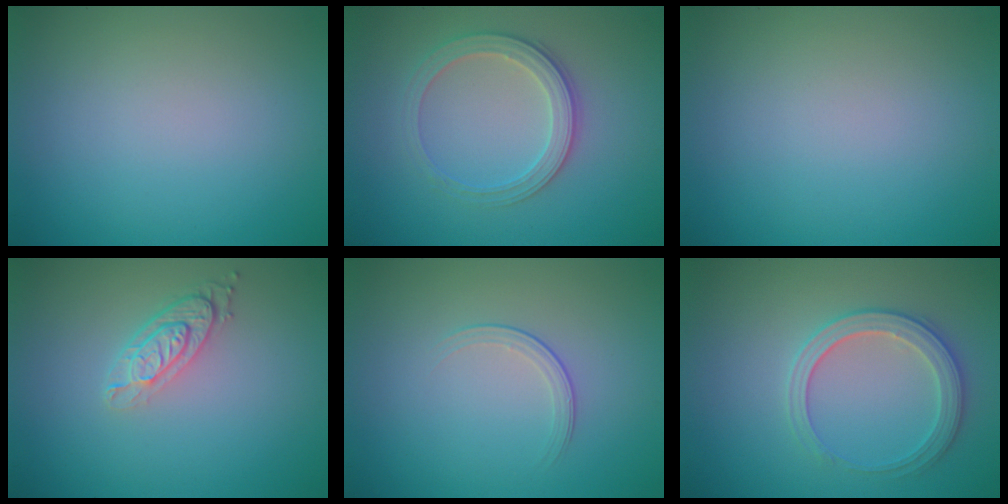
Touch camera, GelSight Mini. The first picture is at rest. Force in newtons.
{"total": 2.9, "press": 2.8, "slide": 0.7}
{"total": 0.0}
{"total": 3.0, "press": 2.2, "slide": 2.1}
{"total": 1.5, "press": 0.7, "slide": 1.4}
{"total": 3.0, "press": 2.9, "slide": 0.2}